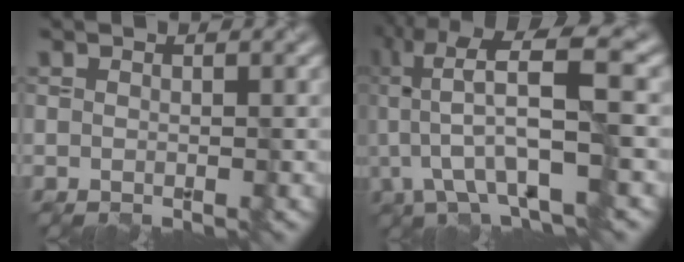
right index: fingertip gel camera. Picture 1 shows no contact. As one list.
[{"total": 9.2, "force": [-1.0, 2.4, 8.8], "torque": [-0.174, 0.005, -0.011]}]